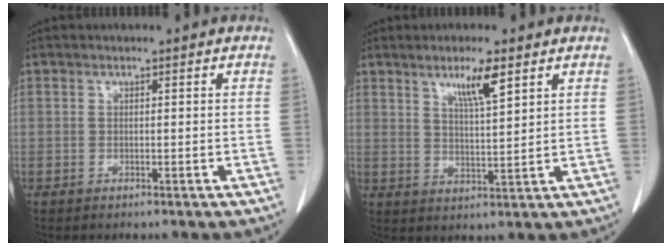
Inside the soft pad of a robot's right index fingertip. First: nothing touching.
{"total": 5.8, "force": [3.5, 0.4, 4.6], "torque": [-0.082, -0.005, 0.063]}